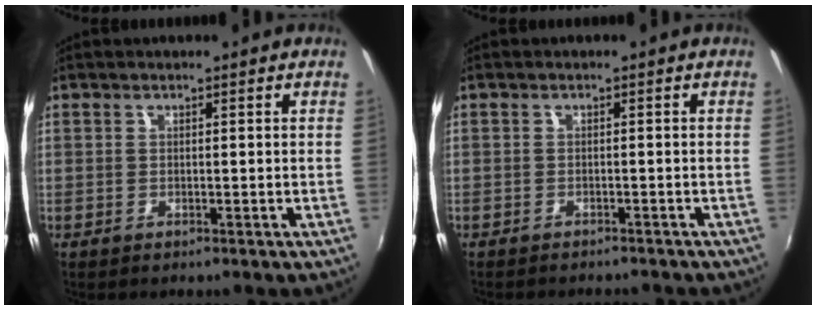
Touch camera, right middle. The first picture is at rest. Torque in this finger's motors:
{"motor_torque": [0.89, -1.25, 0.11, 0.03]}